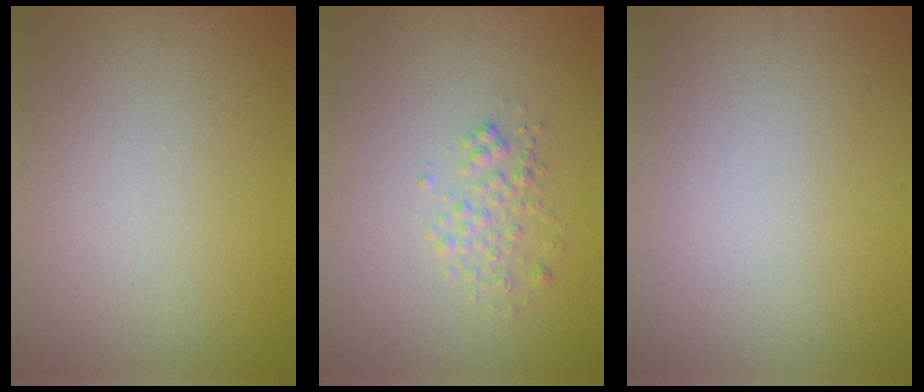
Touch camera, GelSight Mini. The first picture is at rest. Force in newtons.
{"total": 1.6, "press": 1.6, "slide": 0.1}
{"total": 0.0}